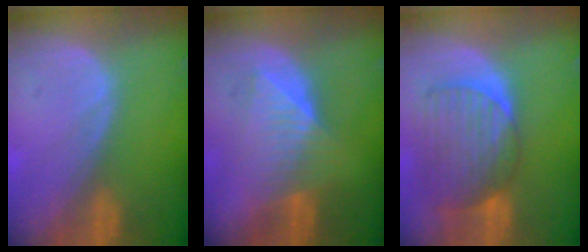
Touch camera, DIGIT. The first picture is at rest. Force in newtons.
{"total": 6.4, "press": 6.3, "slide": 1.1}
{"total": 9.0, "press": 8.5, "slide": 2.9}